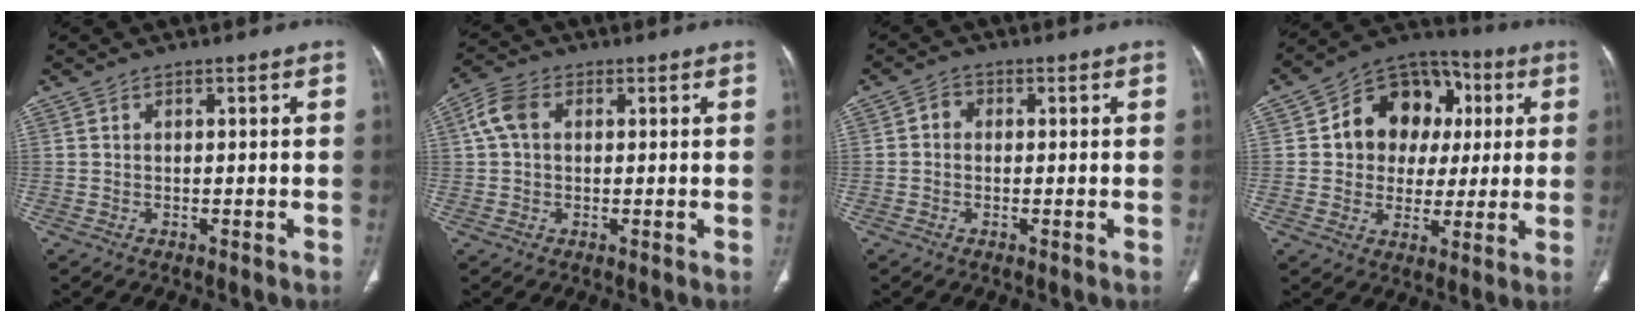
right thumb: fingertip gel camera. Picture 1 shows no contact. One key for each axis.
{"total": 5.4, "fx": 1.1, "fy": 3.8, "fz": 3.7, "tx": -0.080, "ty": 0.017, "tz": 0.018}
{"total": 2.1, "fx": -0.1, "fy": 1.8, "fz": 1.0, "tx": -0.005, "ty": 0.008, "tz": -0.009}
{"total": 16.0, "fx": 3.1, "fy": 12.9, "fz": 9.0, "tx": -0.079, "ty": 0.019, "tz": 0.044}